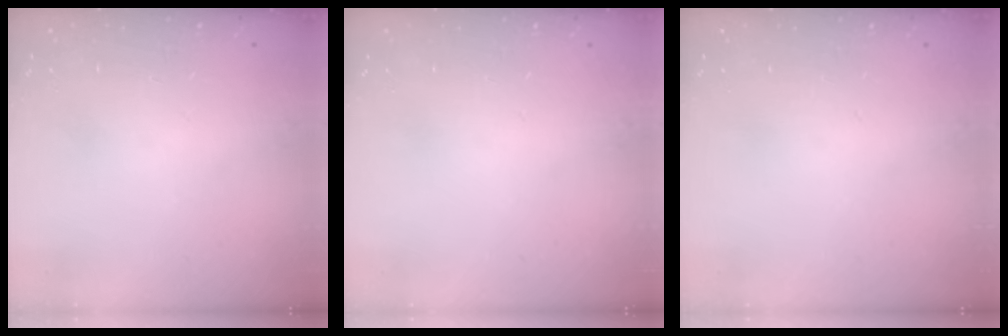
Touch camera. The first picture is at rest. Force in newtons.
{"total": 0.0}
{"total": 0.0}